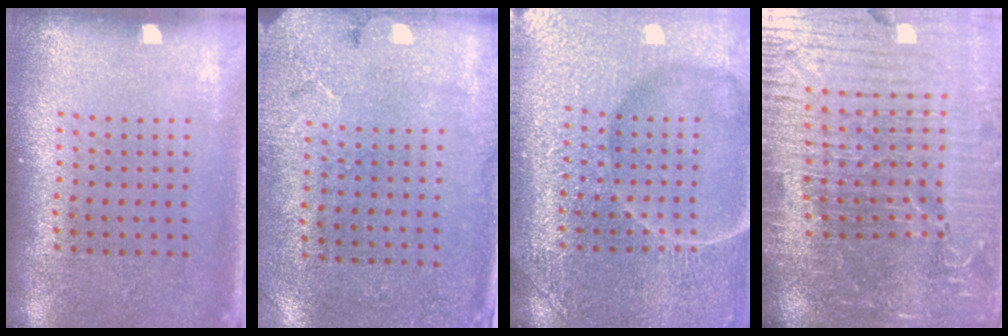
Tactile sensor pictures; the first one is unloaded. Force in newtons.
{"total": 2.7, "press": 2.2, "slide": 1.6}
{"total": 7.5, "press": 7.4, "slide": 1.0}
{"total": 7.1, "press": 6.1, "slide": 3.6}